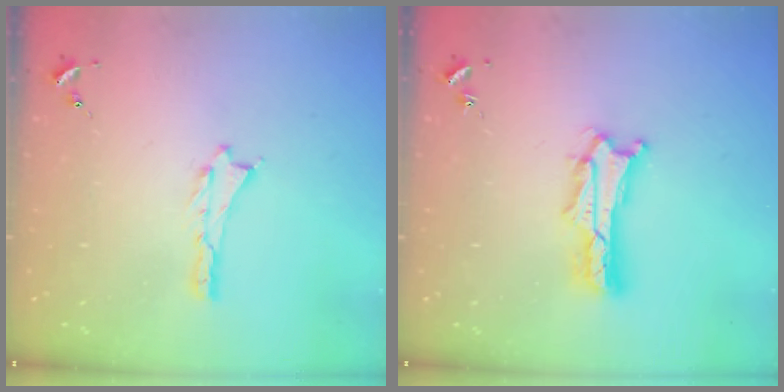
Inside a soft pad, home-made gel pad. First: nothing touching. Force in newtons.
{"total": 2.0, "press": 2.0, "slide": 0.3}